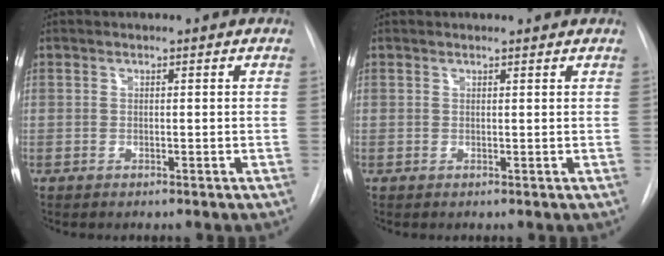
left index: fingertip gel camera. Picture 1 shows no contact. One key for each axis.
{"total": 1.5, "fx": 1.5, "fy": 0.2, "fz": 0.2, "tx": -0.012, "ty": 0.010, "tz": 0.016}